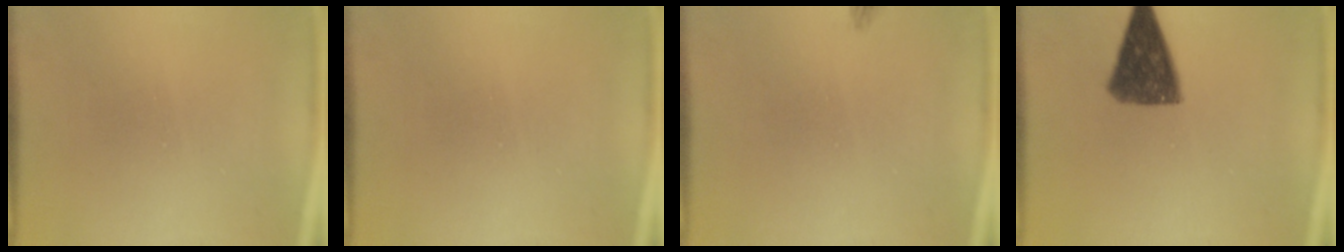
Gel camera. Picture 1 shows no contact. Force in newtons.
{"total": 0.0}
{"total": 0.9}
{"total": 10.6}